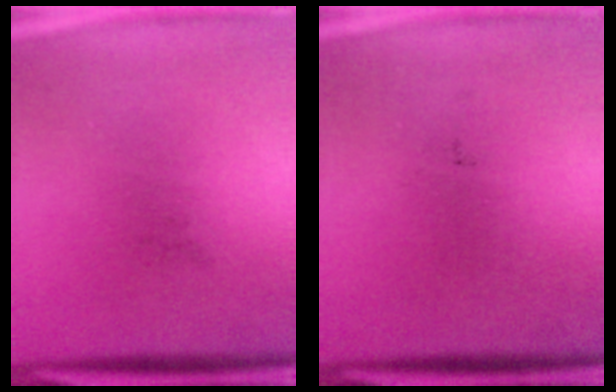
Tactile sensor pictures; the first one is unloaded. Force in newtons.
{"total": 0.0}